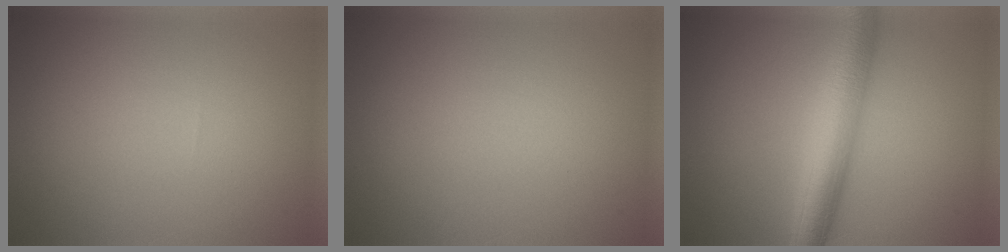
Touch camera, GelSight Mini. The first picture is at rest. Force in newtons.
{"total": 0.0}
{"total": 6.0, "press": 6.0, "slide": 0.3}